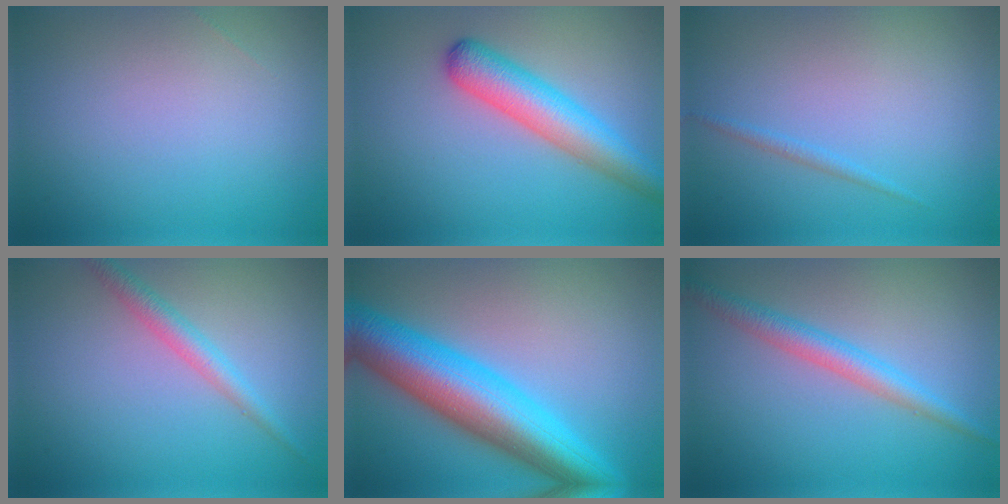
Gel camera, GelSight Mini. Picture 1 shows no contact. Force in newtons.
{"total": 5.4, "press": 5.4, "slide": 0.2}
{"total": 0.8, "press": 0.8, "slide": 0.1}
{"total": 2.3, "press": 2.3, "slide": 0.1}
{"total": 10.6, "press": 10.6, "slide": 0.2}
{"total": 3.0, "press": 3.0, "slide": 0.0}